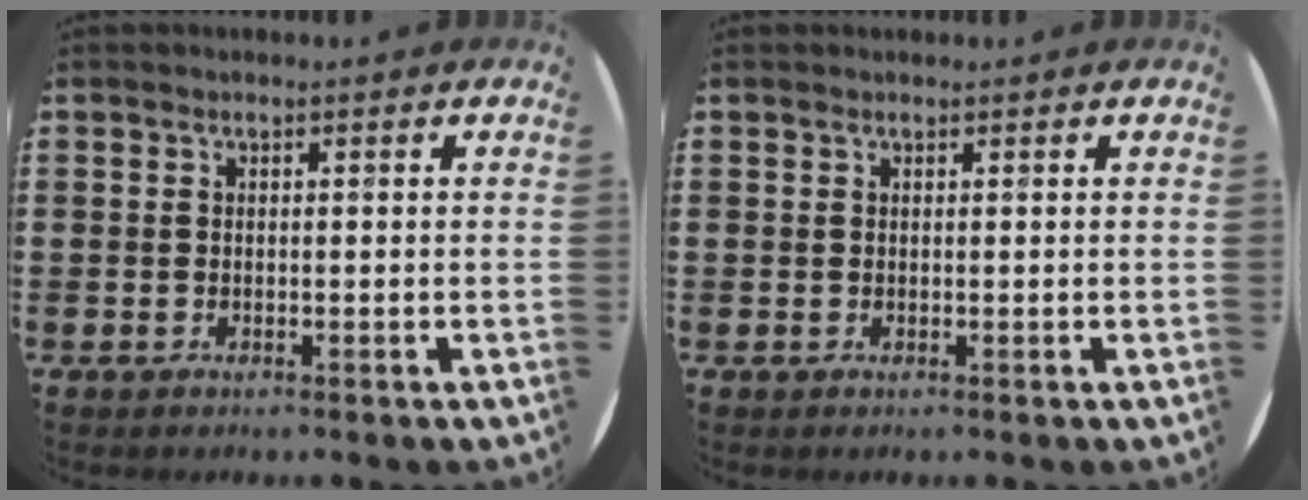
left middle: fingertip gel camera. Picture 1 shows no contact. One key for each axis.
{"total": 0.0}